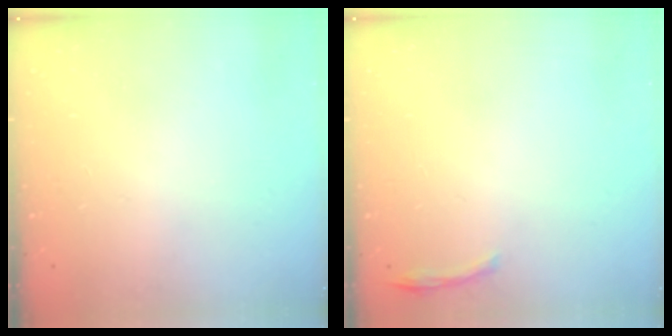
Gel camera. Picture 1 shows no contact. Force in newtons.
{"total": 4.8, "press": 4.7, "slide": 1.0}